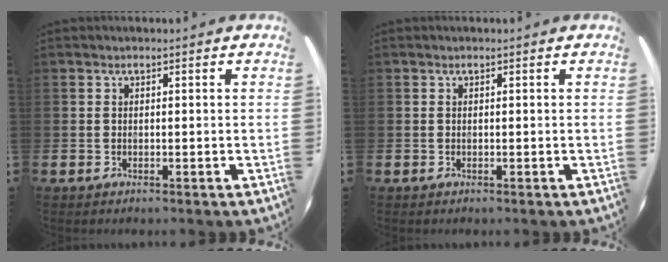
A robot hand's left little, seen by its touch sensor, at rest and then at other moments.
{"total": 0.0}